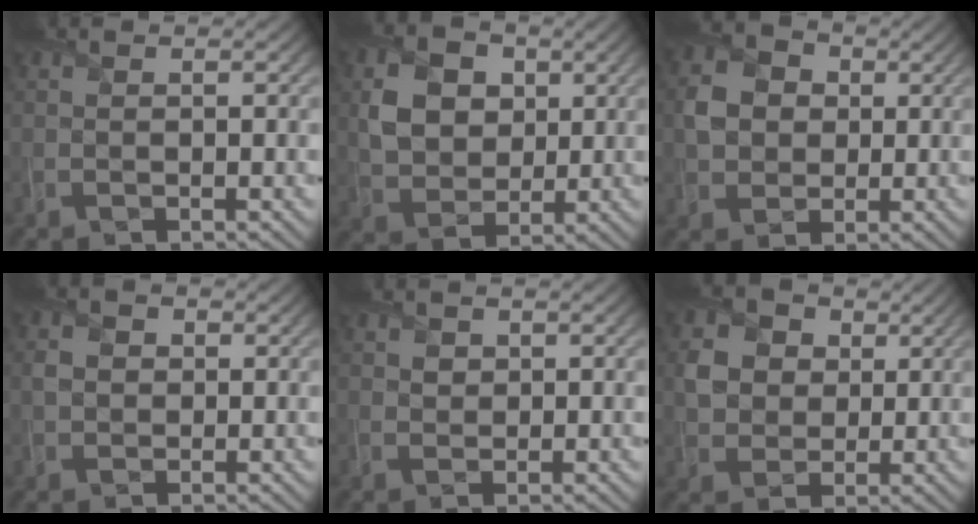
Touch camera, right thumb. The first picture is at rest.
{"total": 6.4, "force": [1.5, 5.1, 3.6], "torque": [-0.088, -0.003, 0.020]}
{"total": 5.0, "force": [0.3, 4.4, 2.5], "torque": [-0.057, 0.007, -0.003]}
{"total": 2.0, "force": [0.0, 1.8, 1.0], "torque": [-0.028, 0.000, -0.003]}
{"total": 0.8, "force": [0.4, 0.6, 0.4], "torque": [-0.008, -0.001, 0.008]}
{"total": 5.6, "force": [1.3, 4.8, 2.5], "torque": [-0.070, 0.003, 0.015]}